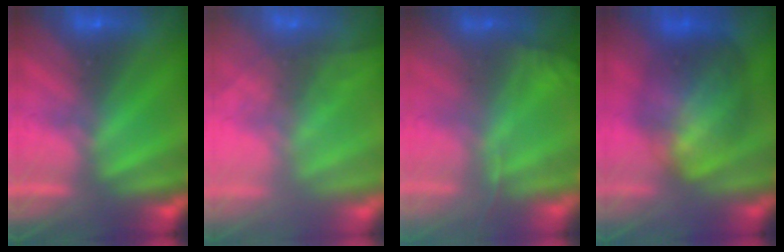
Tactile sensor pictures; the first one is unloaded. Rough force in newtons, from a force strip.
{"total": 9.7}
{"total": 1.1}
{"total": 8.5}